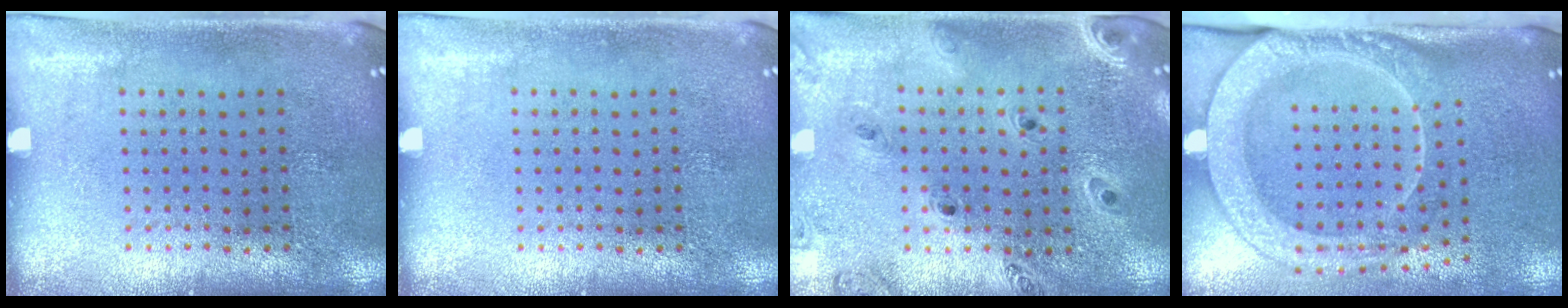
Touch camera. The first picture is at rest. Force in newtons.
{"total": 0.0}
{"total": 1.3, "press": 1.3, "slide": 0.2}
{"total": 2.5, "press": 2.0, "slide": 1.6}